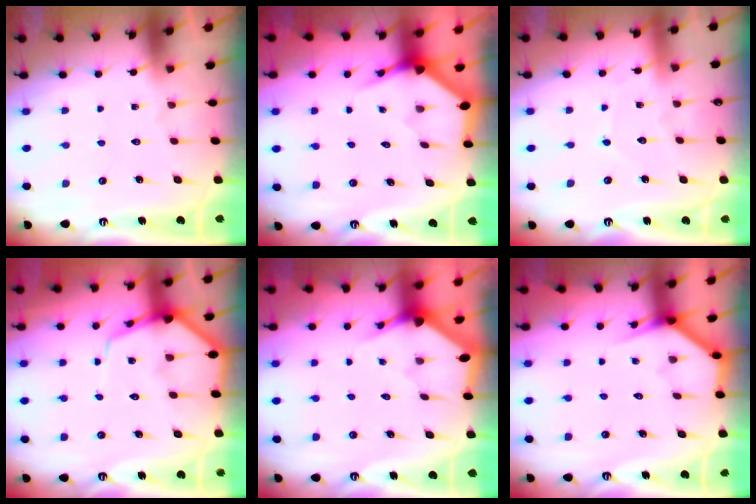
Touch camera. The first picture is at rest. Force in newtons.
{"total": 3.6, "press": 3.6, "slide": 0.1}
{"total": 3.2, "press": 3.2, "slide": 0.0}
{"total": 8.0, "press": 7.9, "slide": 0.9}
{"total": 3.0, "press": 3.0, "slide": 0.2}
{"total": 3.8, "press": 3.8, "slide": 0.3}